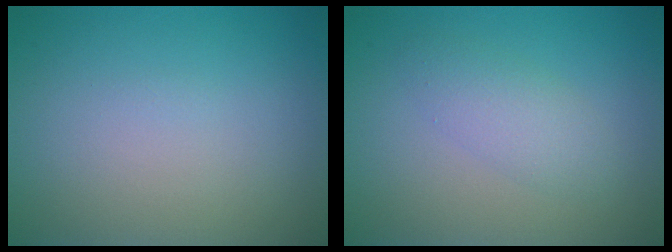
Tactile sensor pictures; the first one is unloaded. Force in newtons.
{"total": 2.4, "press": 2.4, "slide": 0.1}